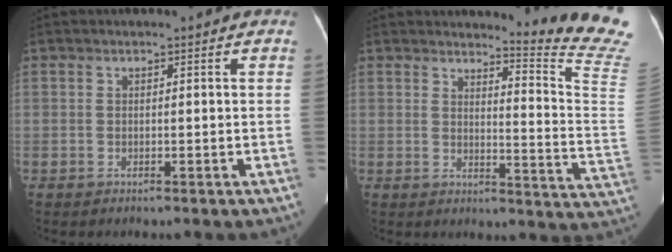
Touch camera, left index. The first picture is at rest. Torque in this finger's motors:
{"motor_torque": [-0.51, -1.63, -0.01, 0.02]}